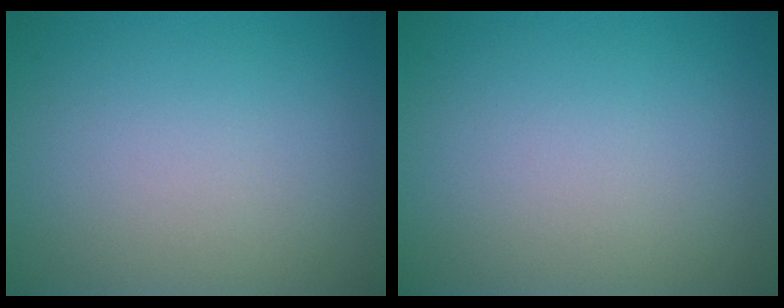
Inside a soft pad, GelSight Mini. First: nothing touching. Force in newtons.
{"total": 0.0}